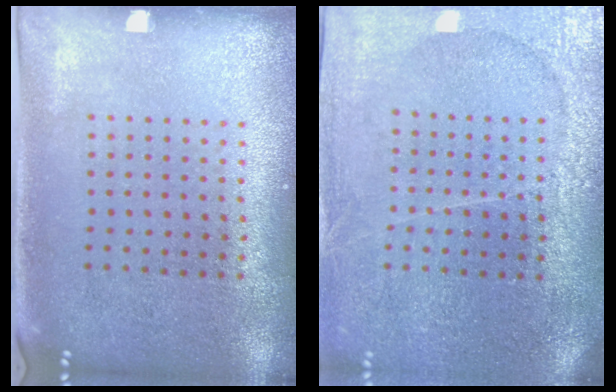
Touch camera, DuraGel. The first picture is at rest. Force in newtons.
{"total": 3.7, "press": 3.3, "slide": 1.6}